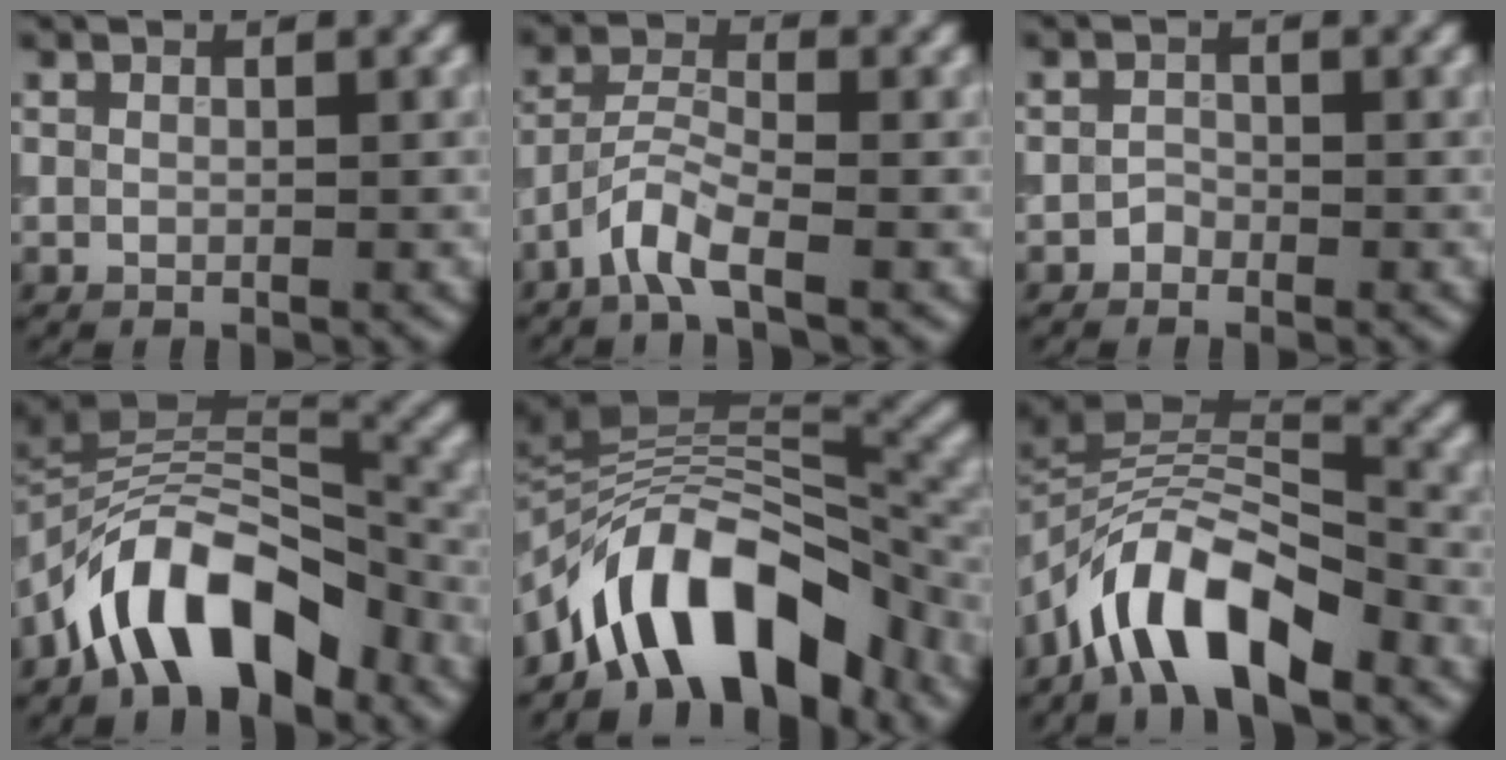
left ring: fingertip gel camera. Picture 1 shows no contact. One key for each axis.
{"total": 3.5, "fx": -2.4, "fy": 0.7, "fz": 2.5, "tx": -0.056, "ty": 0.006, "tz": -0.059}
{"total": 0.9, "fx": -0.7, "fy": 0.5, "fz": 0.1, "tx": 0.002, "ty": 0.000, "tz": -0.016}
{"total": 9.1, "fx": -5.6, "fy": 4.2, "fz": 5.9, "tx": -0.070, "ty": 0.019, "tz": -0.108}
{"total": 11.1, "fx": -6.8, "fy": 5.0, "fz": 7.2, "tx": -0.091, "ty": 0.018, "tz": -0.128}
{"total": 8.4, "fx": -5.4, "fy": 3.3, "fz": 5.5, "tx": -0.077, "ty": 0.010, "tz": -0.108}